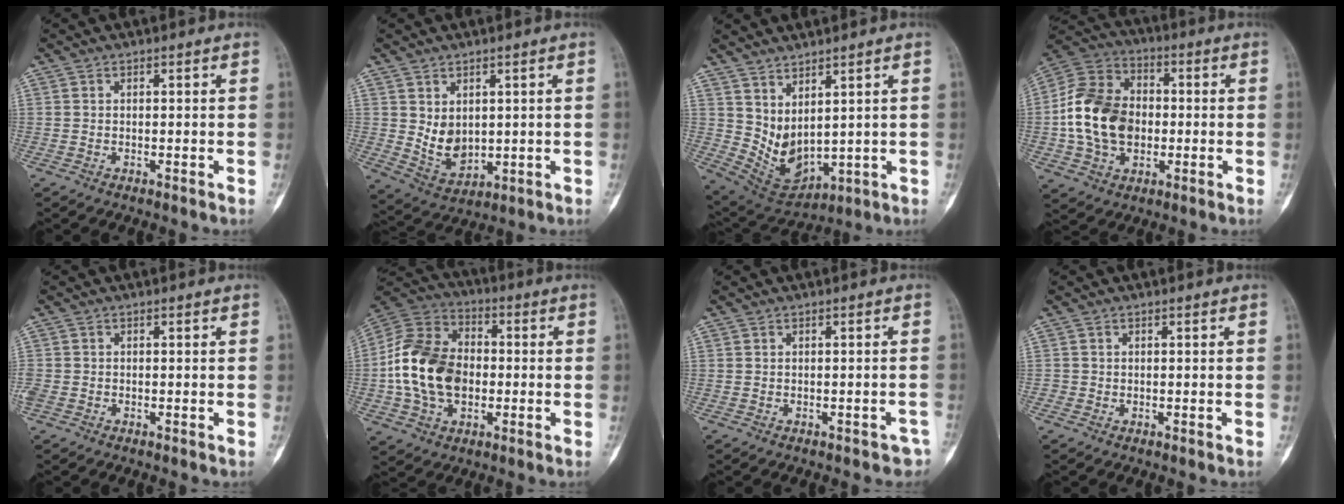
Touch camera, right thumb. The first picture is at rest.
{"total": 6.6, "force": [1.2, 4.8, 4.3], "torque": [-0.055, -0.021, 0.046]}
{"total": 9.1, "force": [3.8, 4.6, 6.9], "torque": [-0.106, -0.032, 0.098]}
{"total": 17.0, "force": [-1.2, 12.5, 11.4], "torque": [-0.193, 0.026, -0.024]}
{"total": 2.4, "force": [-0.6, 1.8, 1.3], "torque": [-0.042, 0.002, -0.011]}
{"total": 18.3, "force": [-1.7, 12.8, 12.9], "torque": [-0.226, 0.026, -0.033]}
{"total": 2.5, "force": [-1.8, 1.5, 1.0], "torque": [-0.004, 0.019, -0.018]}
{"total": 0.6, "force": [-0.1, 0.6, 0.0], "torque": [0.004, 0.004, -0.002]}